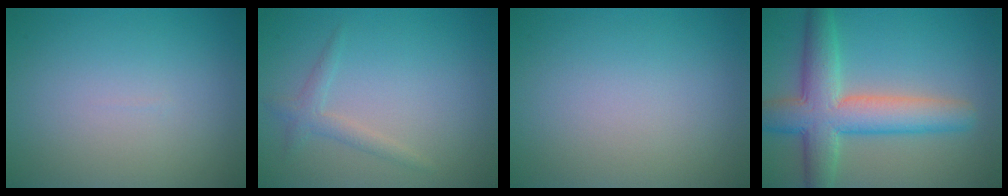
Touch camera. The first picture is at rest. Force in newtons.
{"total": 1.6, "press": 1.6, "slide": 0.1}
{"total": 0.0}
{"total": 7.5, "press": 7.5, "slide": 0.5}